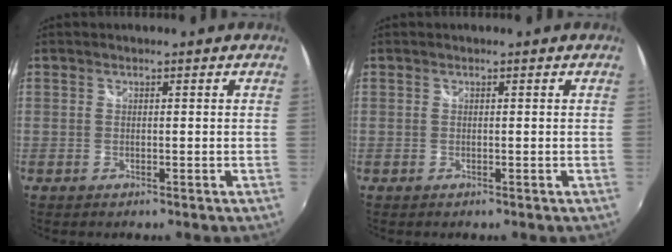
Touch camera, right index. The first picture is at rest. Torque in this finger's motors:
{"motor_torque": [-0.03, 0.03, 0.01, 0.00]}